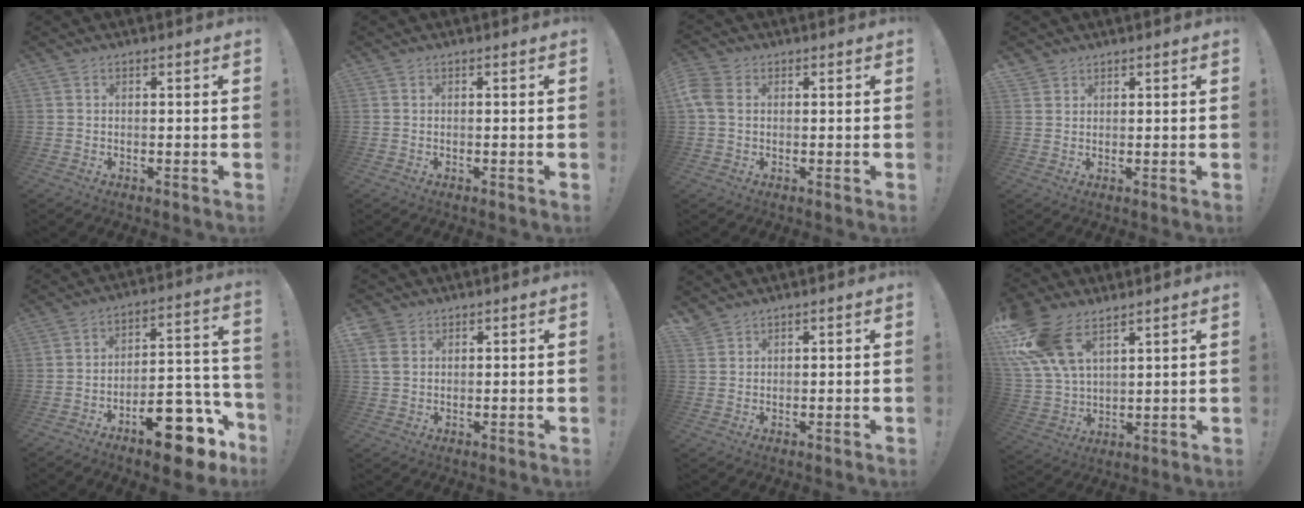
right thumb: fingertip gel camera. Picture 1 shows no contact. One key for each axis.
{"total": 0.0}
{"total": 5.4, "fx": 0.9, "fy": 4.0, "fz": 3.4, "tx": -0.089, "ty": 0.003, "tz": 0.018}
{"total": 2.1, "fx": 1.7, "fy": 1.2, "fz": 0.0, "tx": 0.001, "ty": -0.008, "tz": 0.033}
{"total": 17.8, "fx": -11.5, "fy": 6.5, "fz": 11.9, "tx": -0.125, "ty": 0.087, "tz": -0.178}
{"total": 4.5, "fx": 2.1, "fy": 3.5, "fz": 2.0, "tx": -0.036, "ty": 0.000, "tz": 0.045}
{"total": 2.3, "fx": 2.1, "fy": 0.7, "fz": 0.5, "tx": -0.009, "ty": -0.014, "tz": 0.040}
{"total": 16.6, "fx": 10.2, "fy": 8.8, "fz": 9.6, "tx": -0.202, "ty": -0.048, "tz": 0.196}